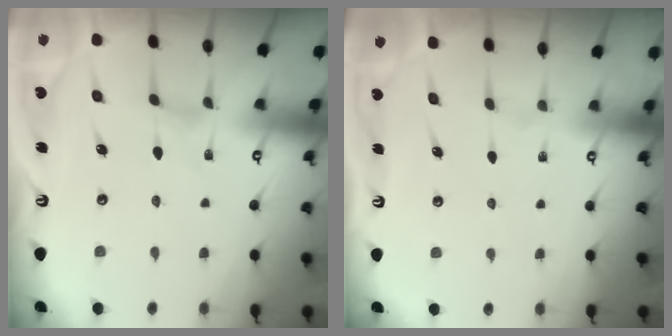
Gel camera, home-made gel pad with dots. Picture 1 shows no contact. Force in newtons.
{"total": 0.0}